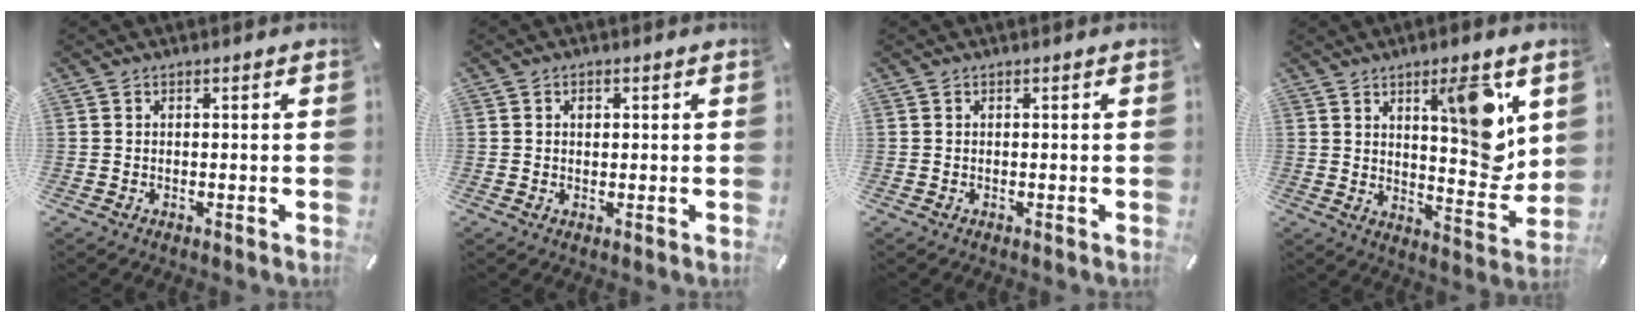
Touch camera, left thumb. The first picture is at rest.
{"total": 1.4, "force": [0.3, 1.2, 0.7], "torque": [0.000, 0.001, 0.000]}
{"total": 0.0}
{"total": 14.2, "force": [6.3, 4.6, 11.9], "torque": [-0.143, -0.046, 0.097]}